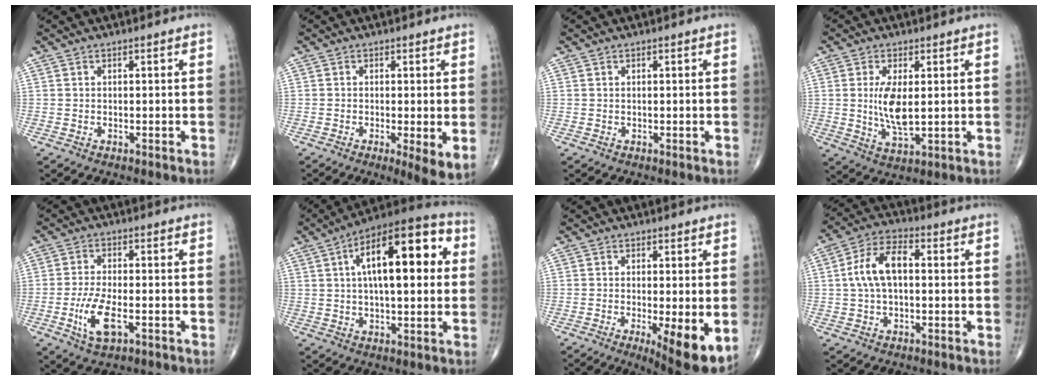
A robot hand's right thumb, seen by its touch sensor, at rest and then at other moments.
{"total": 5.6, "force": [-1.1, 1.2, 5.3], "torque": [-0.089, -0.019, -0.020]}
{"total": 0.0}
{"total": 7.5, "force": [0.6, 2.9, 6.9], "torque": [-0.134, -0.018, 0.017]}
{"total": 7.5, "force": [-2.6, 3.1, 6.3], "torque": [-0.130, 0.005, -0.046]}
{"total": 19.6, "force": [4.2, 8.0, 17.5], "torque": [-0.242, 0.023, 0.051]}
{"total": 10.0, "force": [-2.6, 2.5, 9.4], "torque": [-0.136, -0.025, -0.036]}
{"total": 9.3, "force": [0.6, 5.0, 7.7], "torque": [-0.153, 0.027, 0.004]}